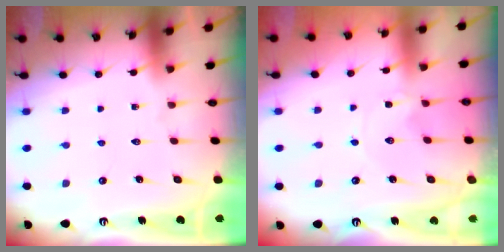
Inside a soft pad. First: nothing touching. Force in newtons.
{"total": 0.8, "press": 0.8, "slide": 0.1}